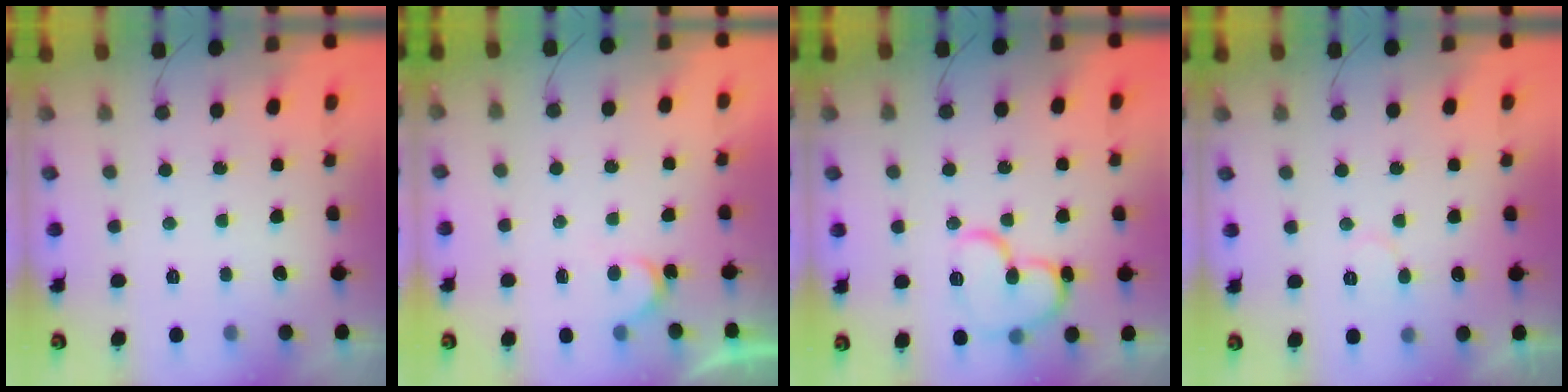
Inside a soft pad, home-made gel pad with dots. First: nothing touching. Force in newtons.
{"total": 3.5, "press": 3.5, "slide": 0.2}
{"total": 14.0, "press": 13.9, "slide": 1.6}
{"total": 4.8, "press": 4.8, "slide": 0.4}